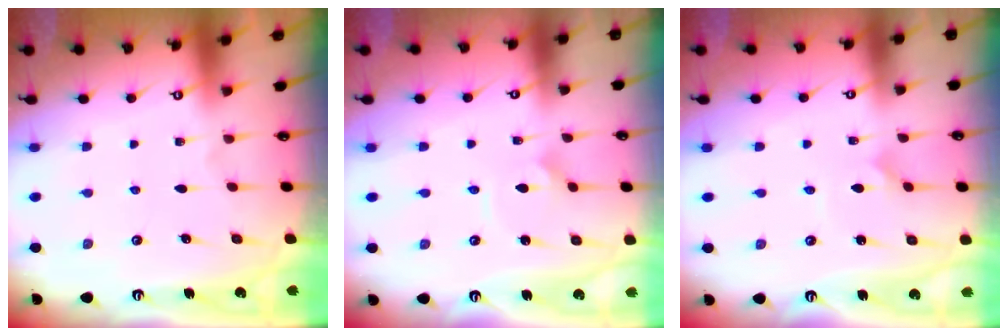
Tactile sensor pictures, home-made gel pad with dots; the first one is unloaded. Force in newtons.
{"total": 2.1, "press": 2.1, "slide": 0.1}
{"total": 1.5, "press": 1.5, "slide": 0.1}